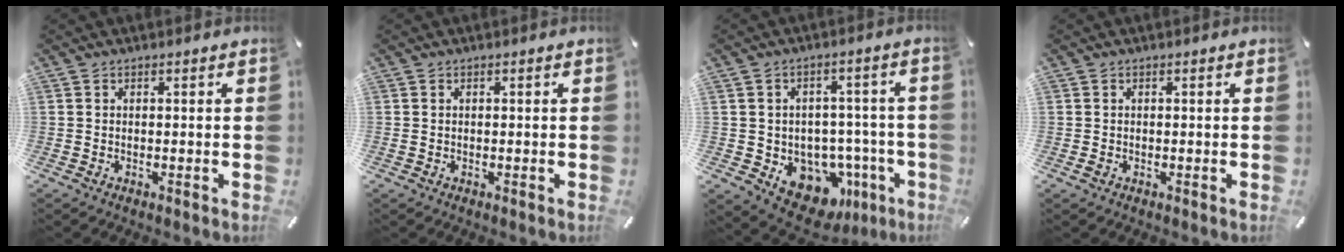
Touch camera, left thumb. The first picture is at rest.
{"total": 0.5, "force": [0.0, 0.4, 0.3], "torque": [-0.008, 0.002, -0.001]}
{"total": 10.7, "force": [-4.7, 8.4, 4.7], "torque": [-0.043, 0.018, -0.063]}
{"total": 0.7, "force": [-0.2, 0.7, 0.2], "torque": [-0.001, 0.005, -0.005]}